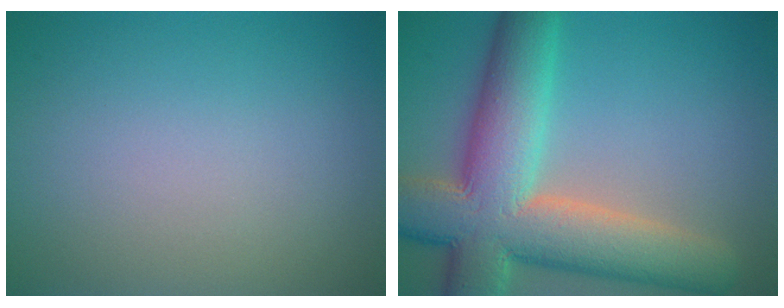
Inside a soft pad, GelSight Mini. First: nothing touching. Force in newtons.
{"total": 12.5, "press": 12.5, "slide": 1.1}